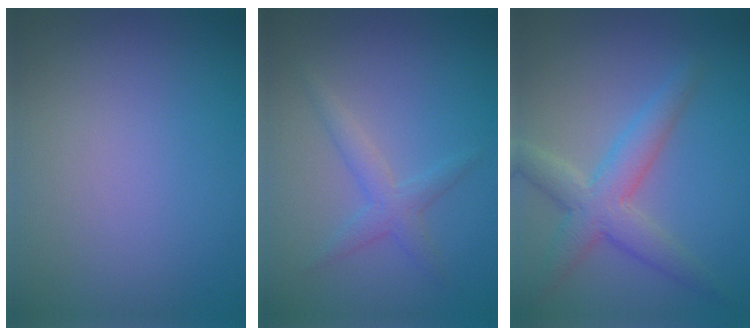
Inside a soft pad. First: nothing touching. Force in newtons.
{"total": 2.1, "press": 2.1, "slide": 0.1}
{"total": 4.5, "press": 4.5, "slide": 0.2}